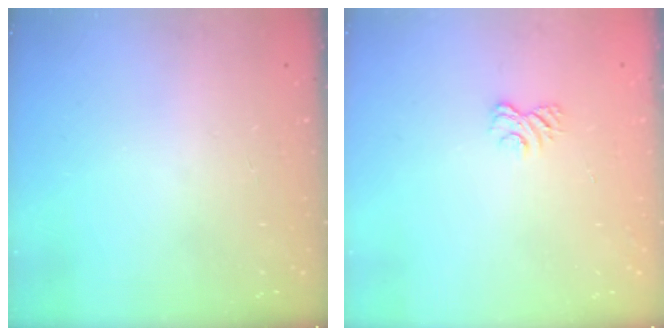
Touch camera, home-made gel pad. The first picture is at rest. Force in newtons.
{"total": 2.5, "press": 2.2, "slide": 1.2}